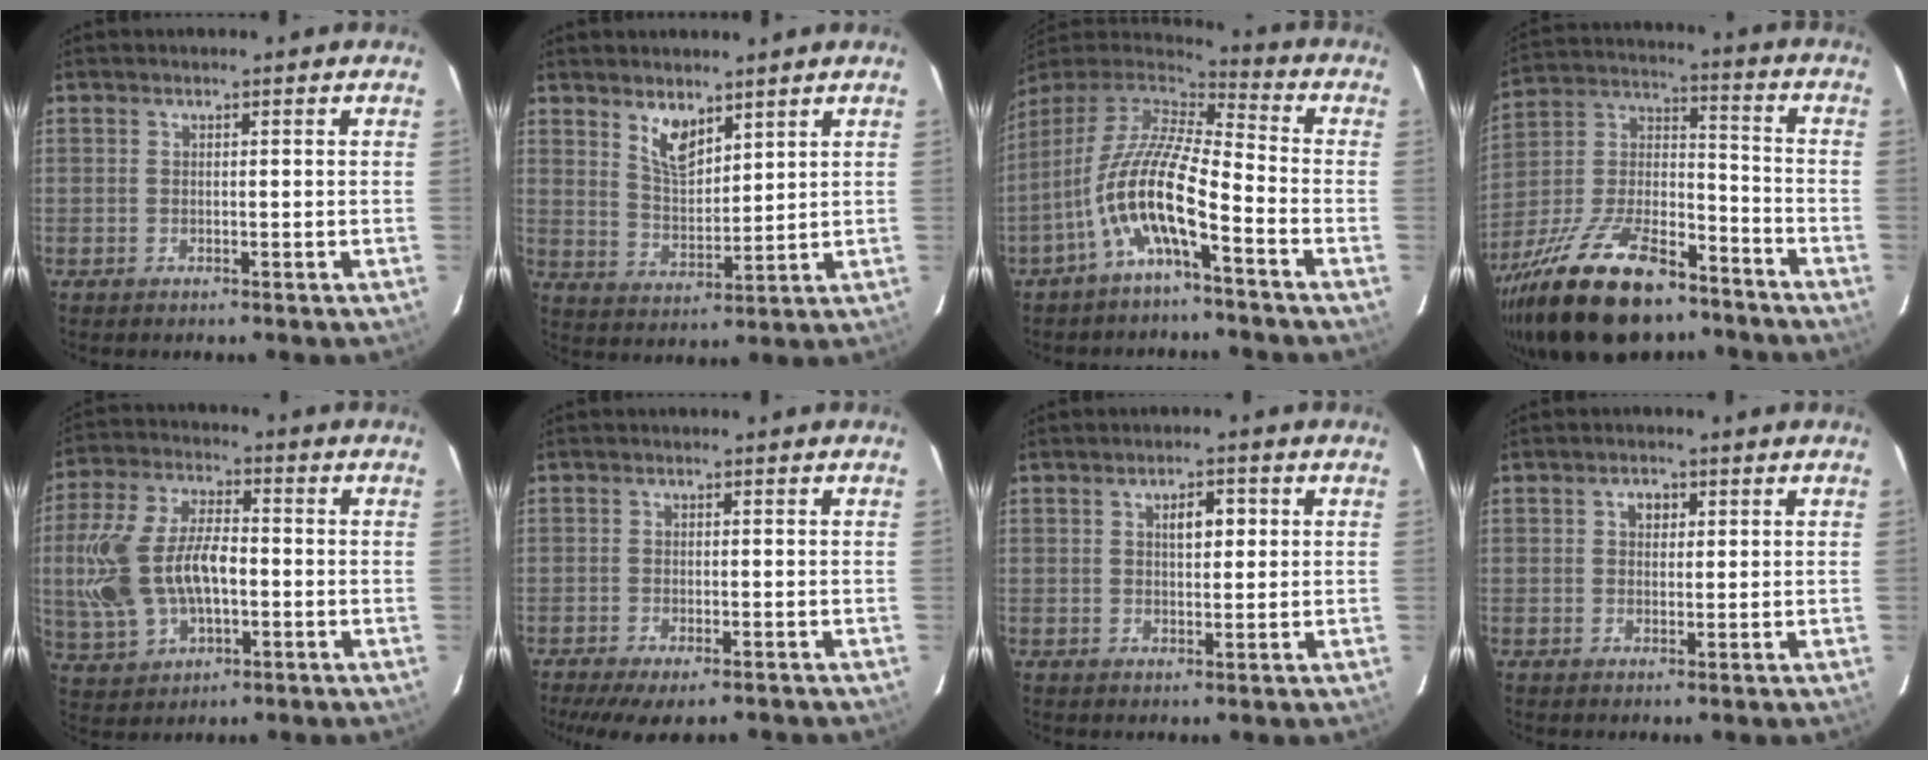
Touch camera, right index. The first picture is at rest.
{"total": 6.5, "force": [4.5, 2.7, 3.8], "torque": [-0.065, 0.000, 0.091]}
{"total": 14.1, "force": [-6.2, 3.2, 12.3], "torque": [-0.235, -0.005, -0.122]}
{"total": 25.8, "force": [-17.8, 10.8, 15.3], "torque": [-0.308, -0.005, -0.292]}
{"total": 17.5, "force": [-1.7, 10.1, 14.1], "torque": [-0.316, 0.009, -0.018]}
{"total": 9.3, "force": [-7.0, 2.7, 5.5], "torque": [-0.120, -0.032, -0.111]}
{"total": 3.7, "force": [1.0, 1.8, 3.0], "torque": [-0.048, 0.010, 0.018]}
{"total": 2.3, "force": [0.8, 1.9, 1.2], "torque": [-0.015, 0.009, 0.012]}